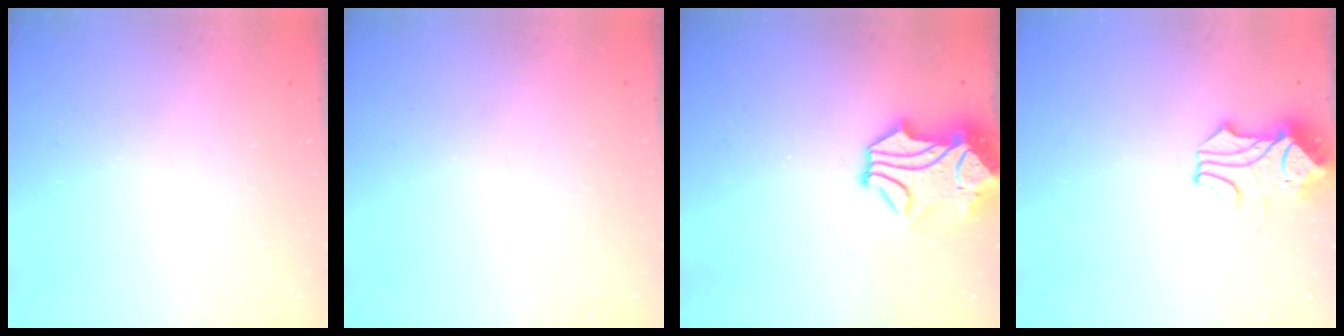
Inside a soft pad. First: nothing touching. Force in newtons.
{"total": 0.0}
{"total": 2.3, "press": 1.9, "slide": 1.3}
{"total": 1.8, "press": 1.6, "slide": 0.7}